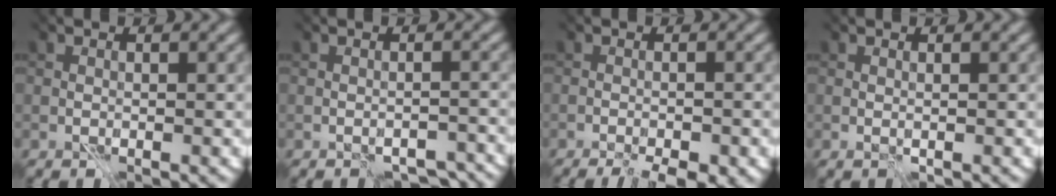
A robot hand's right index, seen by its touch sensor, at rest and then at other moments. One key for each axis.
{"total": 2.4, "fx": -2.2, "fy": 1.0, "fz": -0.1, "tx": 0.027, "ty": 0.004, "tz": -0.014}
{"total": 4.1, "fx": -3.1, "fy": 1.1, "fz": 2.5, "tx": -0.027, "ty": 0.003, "tz": -0.029}
{"total": 0.5, "fx": 0.4, "fy": -0.2, "fz": 0.0, "tx": -0.004, "ty": 0.002, "tz": 0.010}